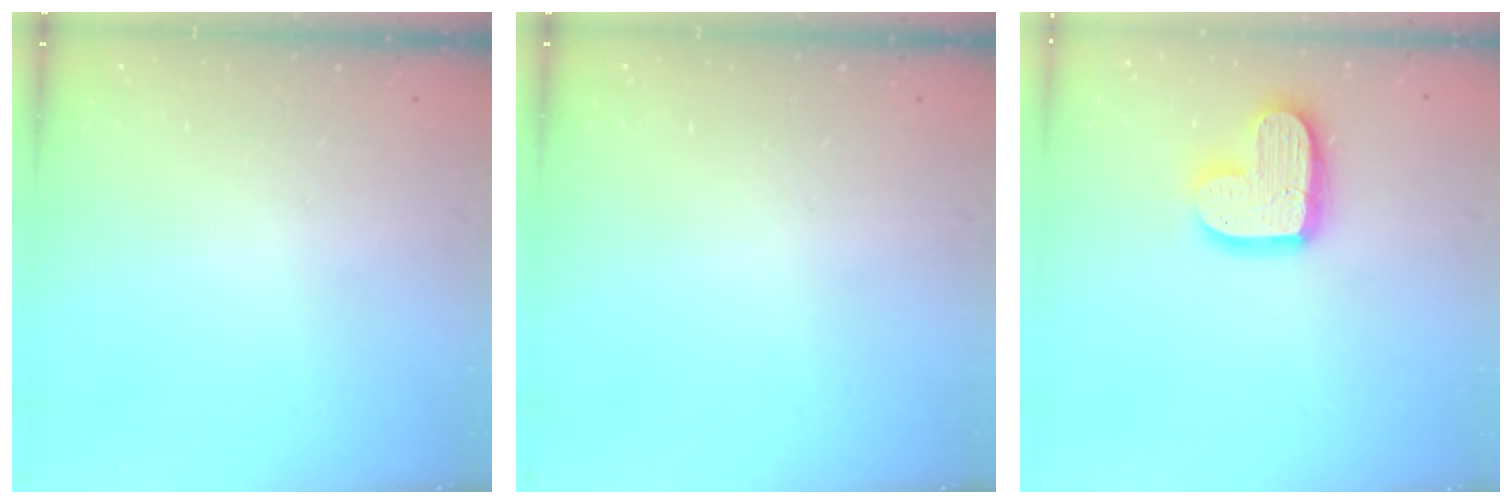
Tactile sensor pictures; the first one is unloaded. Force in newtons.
{"total": 0.0}
{"total": 15.5, "press": 15.4, "slide": 1.2}